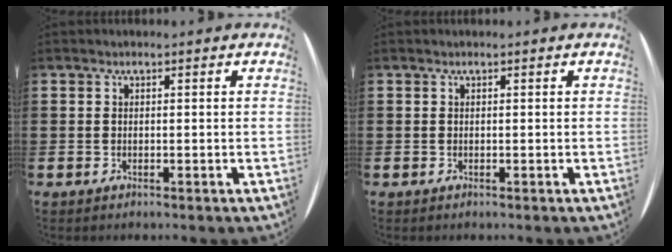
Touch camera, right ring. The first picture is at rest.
{"total": 0.0}